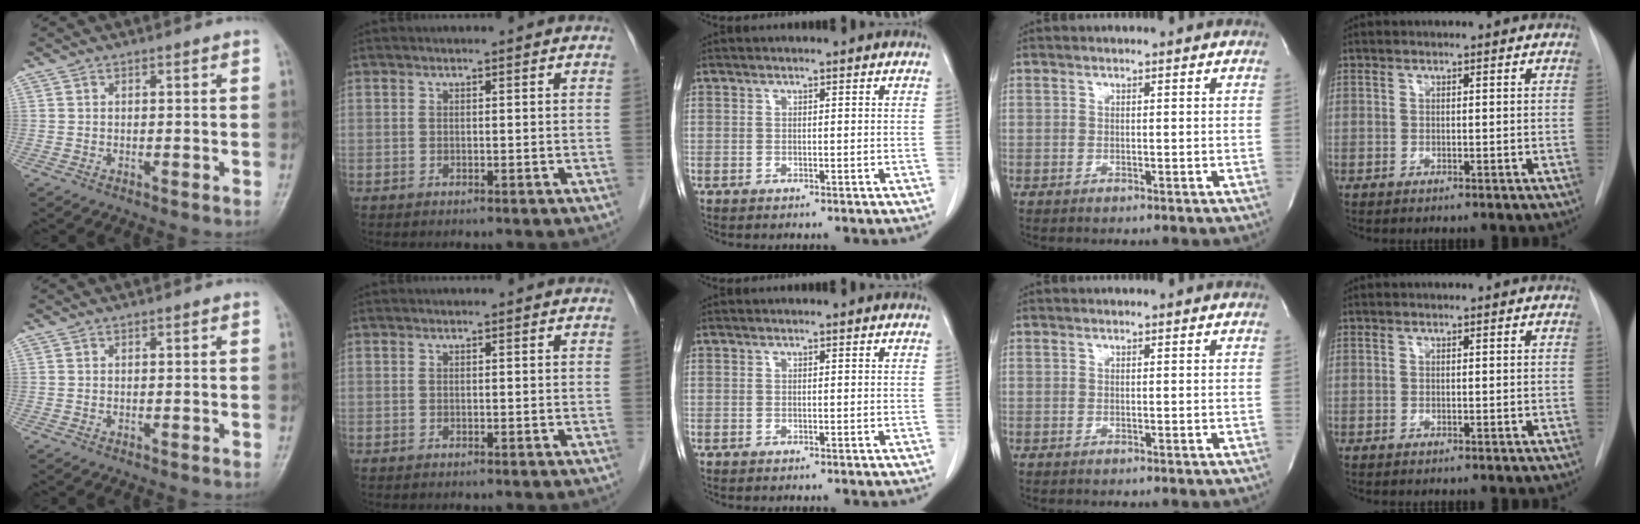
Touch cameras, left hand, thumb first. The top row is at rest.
{}